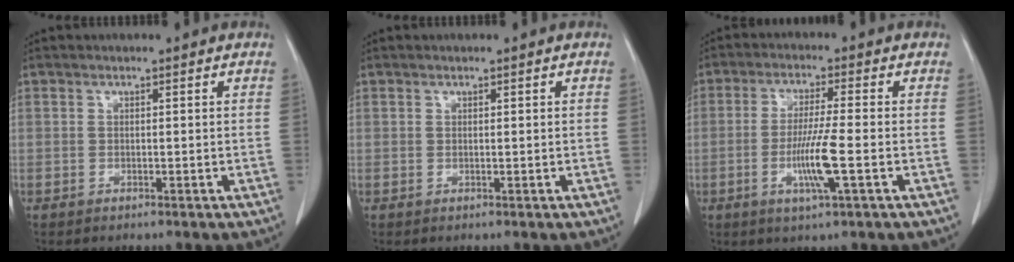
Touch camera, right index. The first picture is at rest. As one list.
[{"total": 0.0}, {"total": 7.2, "force": [-2.0, -0.4, 6.9], "torque": [-0.130, -0.010, -0.037]}]